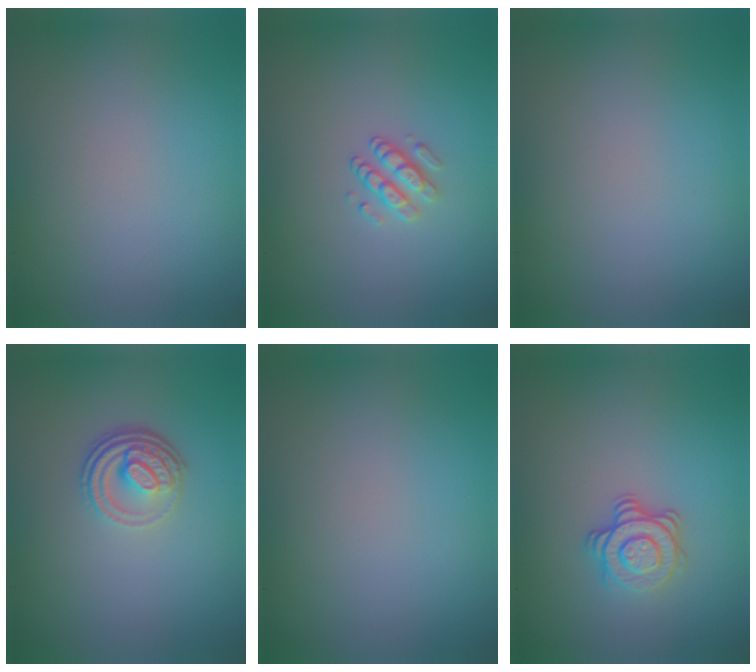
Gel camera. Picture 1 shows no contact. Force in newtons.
{"total": 1.8, "press": 1.3, "slide": 1.2}
{"total": 0.0}
{"total": 3.9, "press": 2.8, "slide": 2.7}
{"total": 0.0}
{"total": 3.1, "press": 2.5, "slide": 1.7}